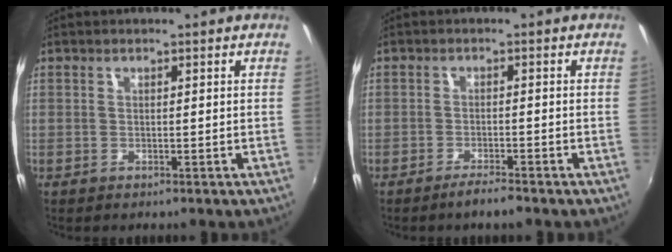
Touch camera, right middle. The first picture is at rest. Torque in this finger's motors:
{"motor_torque": [0.65, -0.65, 0.10, 0.05]}